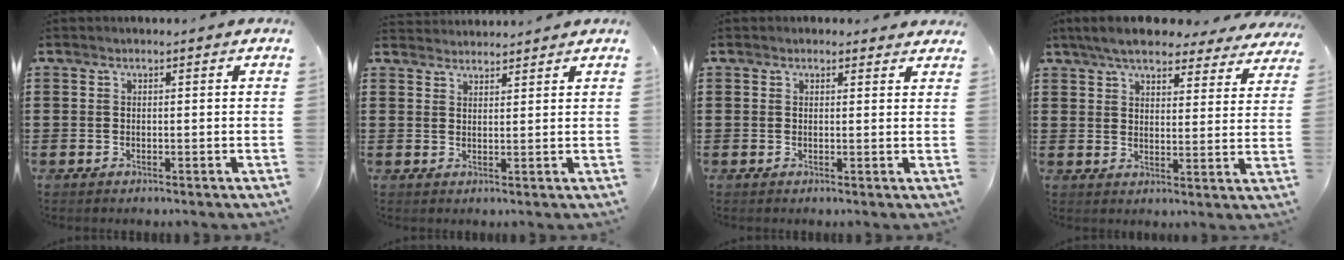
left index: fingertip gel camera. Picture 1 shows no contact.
{"total": 2.1, "force": [2.1, 0.2, -0.3], "torque": [-0.001, -0.004, 0.041]}
{"total": 1.2, "force": [1.0, 0.6, 0.3], "torque": [-0.007, 0.004, 0.019]}
{"total": 6.5, "force": [5.9, 1.2, 2.5], "torque": [-0.063, -0.020, 0.104]}